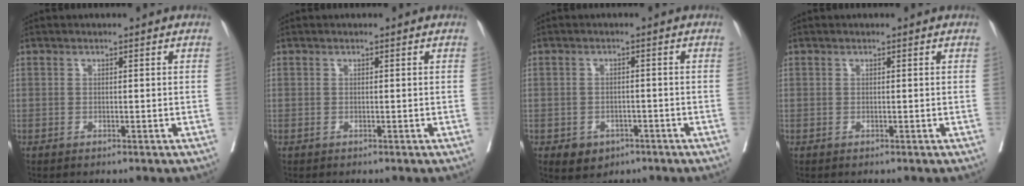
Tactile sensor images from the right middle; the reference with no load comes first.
{"total": 0.0}
{"total": 4.1, "force": [-2.3, 3.1, 1.5], "torque": [-0.025, 0.001, -0.026]}
{"total": 0.0}